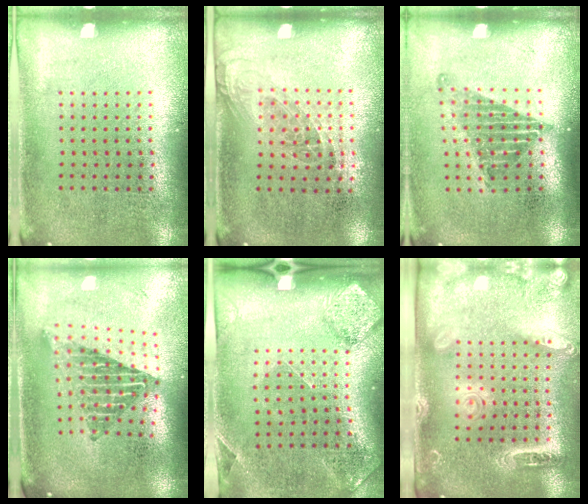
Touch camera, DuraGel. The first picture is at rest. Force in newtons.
{"total": 1.1, "press": 0.9, "slide": 0.6}
{"total": 1.3, "press": 1.1, "slide": 0.8}
{"total": 2.1, "press": 1.6, "slide": 1.4}
{"total": 1.7, "press": 1.4, "slide": 1.0}
{"total": 2.5, "press": 2.0, "slide": 1.5}